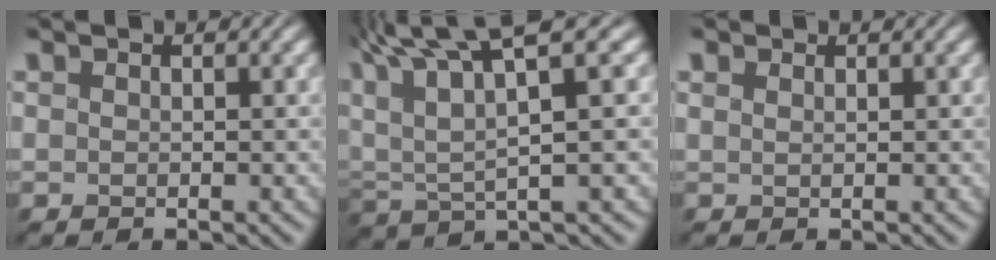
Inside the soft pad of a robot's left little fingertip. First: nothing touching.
{"total": 8.4, "force": [4.9, 1.9, 6.5], "torque": [-0.125, 0.014, 0.086]}
{"total": 0.6, "force": [0.5, 0.2, 0.2], "torque": [-0.008, -0.001, 0.011]}